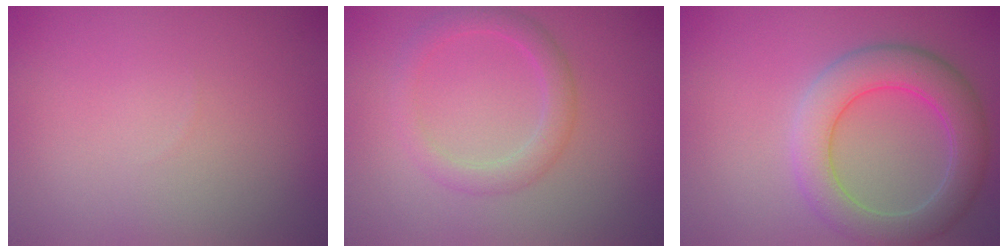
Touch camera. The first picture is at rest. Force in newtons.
{"total": 2.7, "press": 2.7, "slide": 0.1}
{"total": 6.0, "press": 6.0, "slide": 0.7}